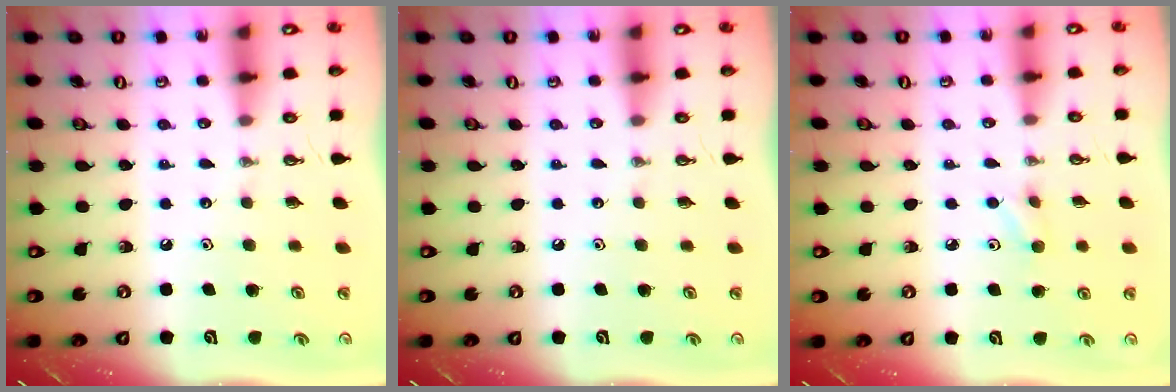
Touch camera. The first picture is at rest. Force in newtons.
{"total": 0.0}
{"total": 4.2, "press": 4.1, "slide": 0.8}